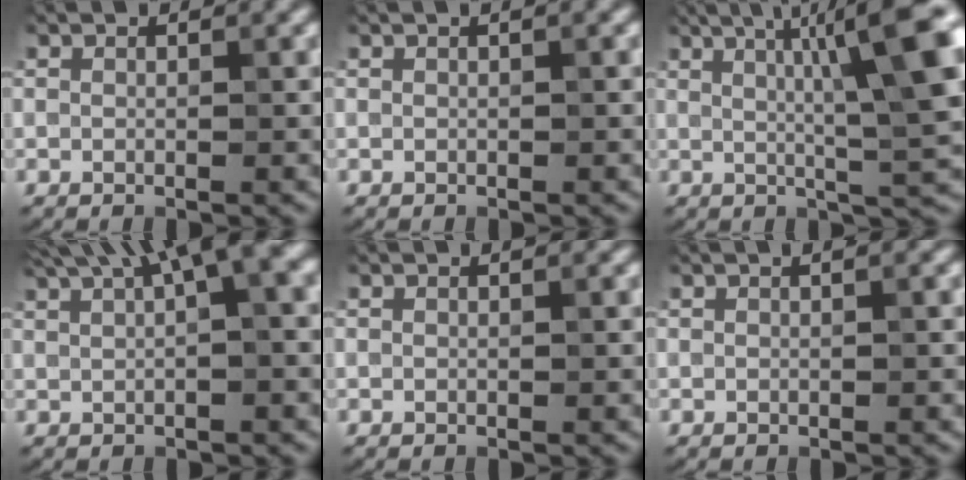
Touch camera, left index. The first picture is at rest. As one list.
[{"total": 0.6, "force": [0.2, 0.1, 0.5], "torque": [-0.007, 0.006, 0.002]}, {"total": 11.7, "force": [3.3, 2.3, 11.0], "torque": [-0.129, 0.012, 0.047]}, {"total": 8.5, "force": [4.5, 2.3, 6.9], "torque": [-0.091, 0.033, 0.075]}, {"total": 0.0}, {"total": 1.0, "force": [0.4, 0.2, 0.9], "torque": [-0.013, 0.007, 0.002]}]